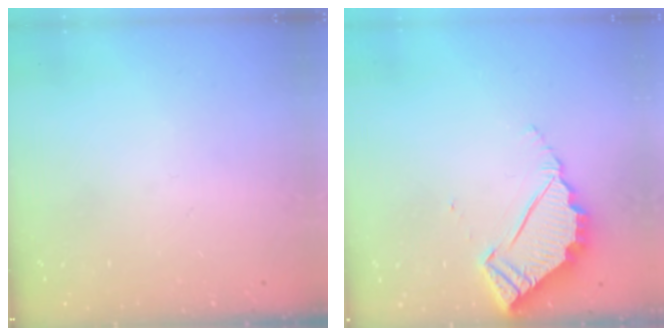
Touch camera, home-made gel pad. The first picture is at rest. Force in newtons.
{"total": 4.9, "press": 4.9, "slide": 0.2}